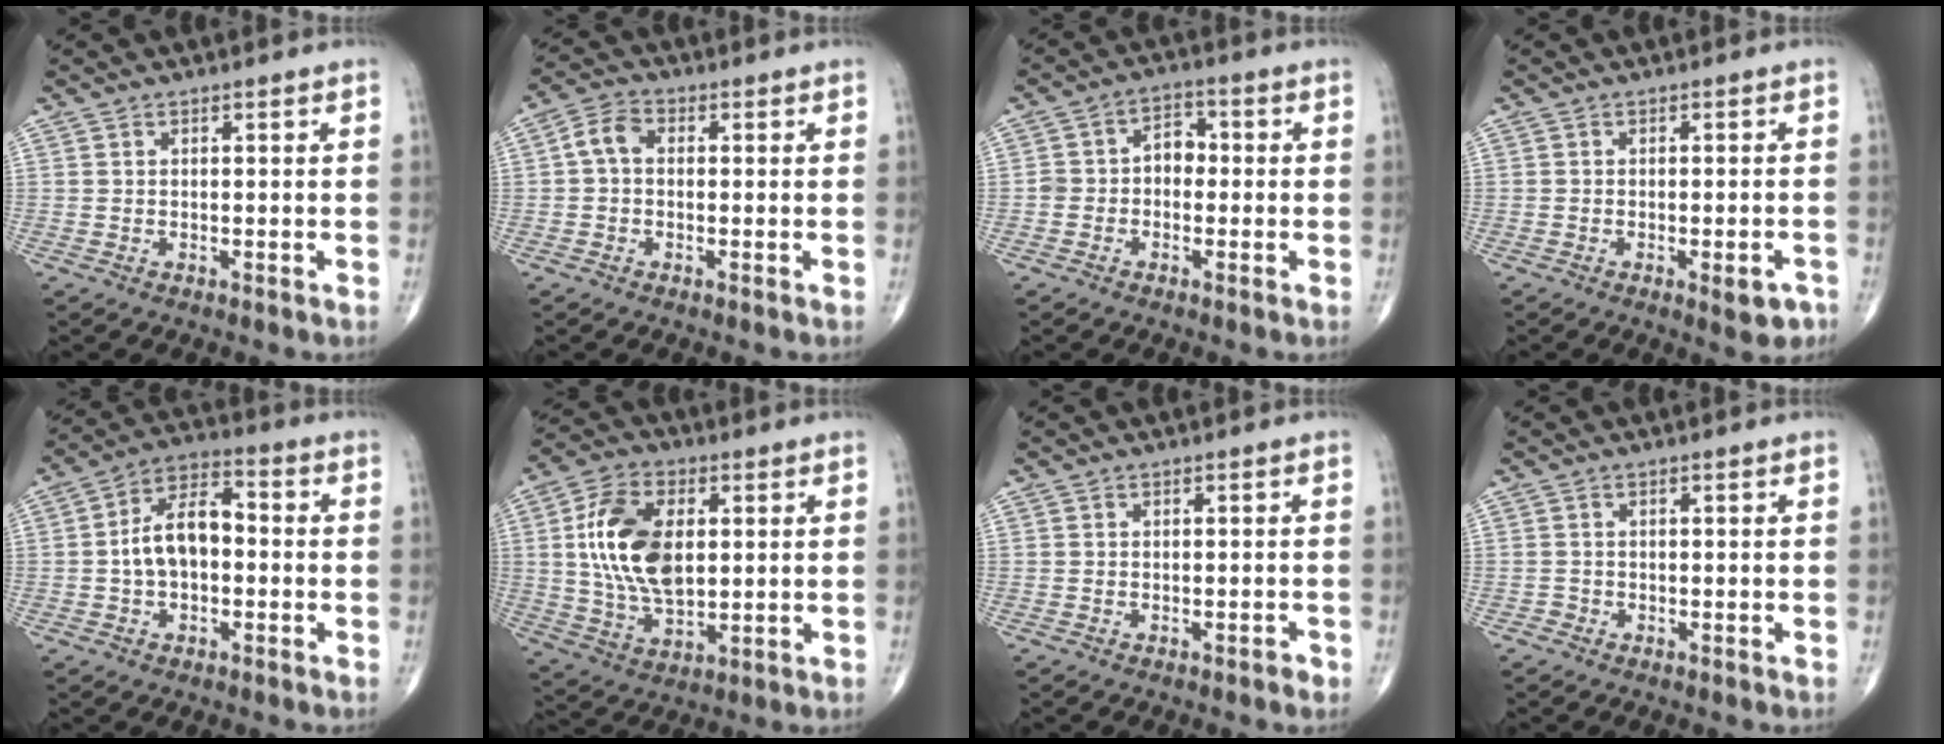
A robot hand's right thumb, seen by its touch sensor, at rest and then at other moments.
{"total": 4.6, "force": [0.1, 3.3, 3.2], "torque": [-0.053, 0.015, -0.009]}
{"total": 5.2, "force": [-0.7, 4.1, 3.1], "torque": [-0.030, 0.025, -0.024]}
{"total": 4.4, "force": [-2.1, 1.6, 3.5], "torque": [-0.032, 0.007, -0.021]}
{"total": 10.4, "force": [-0.7, 6.3, 8.3], "torque": [-0.138, 0.037, -0.024]}
{"total": 15.7, "force": [2.3, 9.1, 12.6], "torque": [-0.229, -0.003, 0.045]}
{"total": 1.0, "force": [-0.7, 0.3, 0.6], "torque": [-0.010, 0.003, -0.011]}
{"total": 0.8, "force": [-0.5, 0.6, -0.1], "torque": [0.002, 0.003, -0.016]}